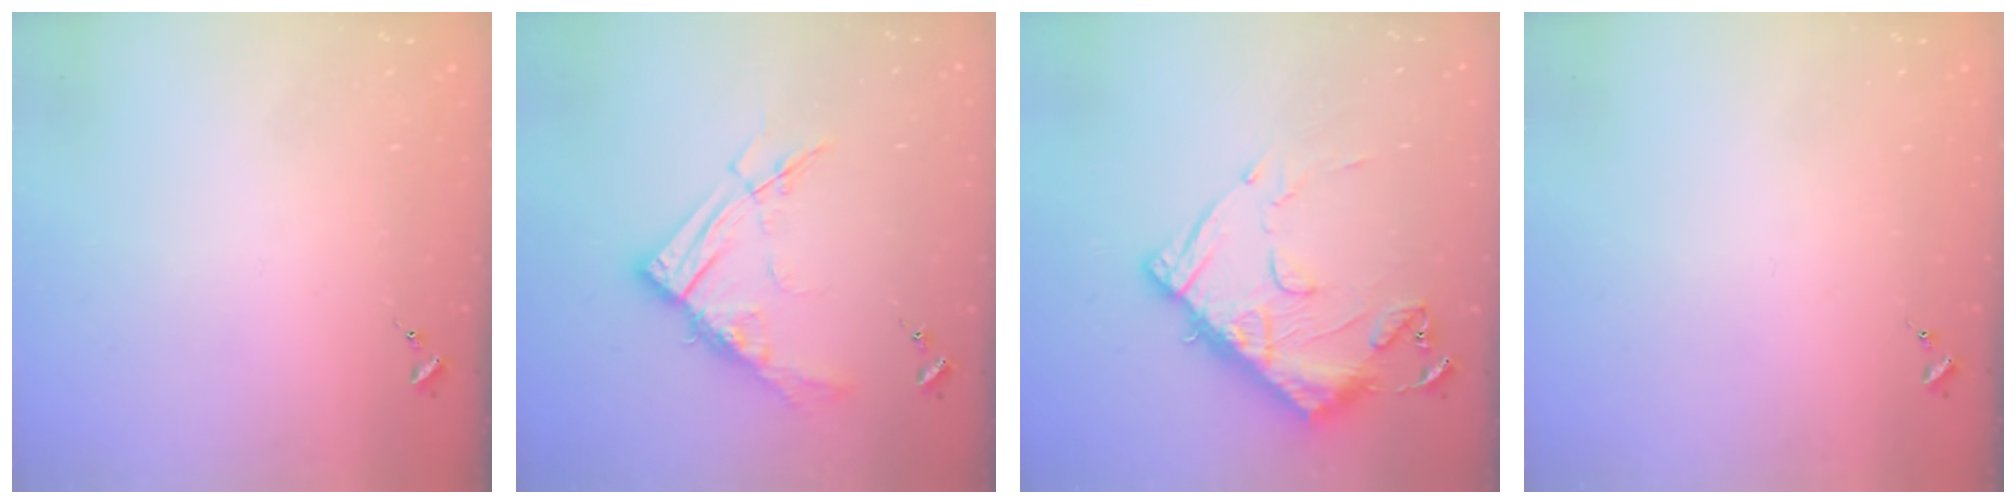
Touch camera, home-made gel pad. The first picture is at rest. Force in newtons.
{"total": 14.1, "press": 14.0, "slide": 1.5}
{"total": 14.8, "press": 14.7, "slide": 1.5}
{"total": 0.0}